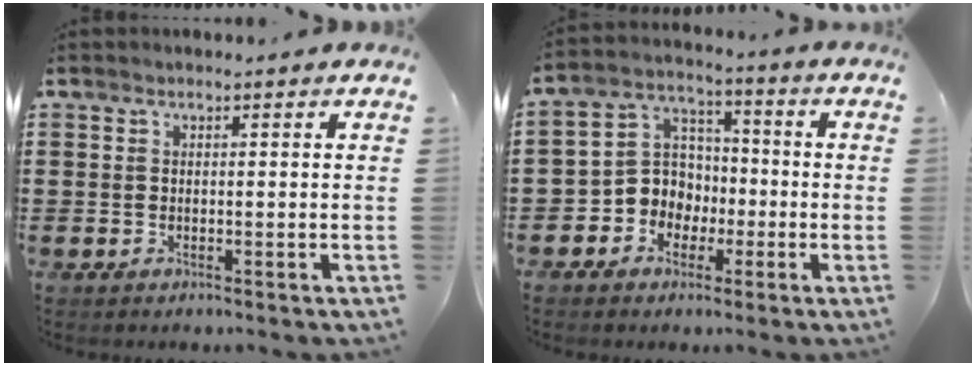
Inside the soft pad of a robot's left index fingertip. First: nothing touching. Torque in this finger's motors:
{"motor_torque": [1.16, 0.54, 0.56, 0.04]}